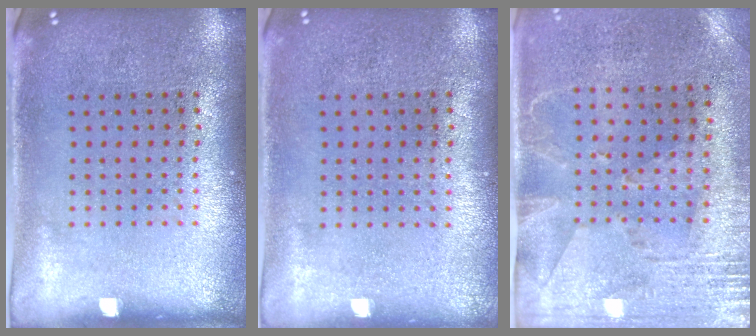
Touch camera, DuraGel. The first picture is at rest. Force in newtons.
{"total": 0.0}
{"total": 2.7, "press": 2.3, "slide": 1.5}